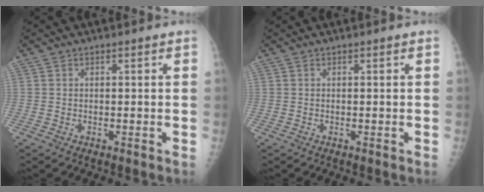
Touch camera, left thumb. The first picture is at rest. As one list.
[{"total": 0.0}]